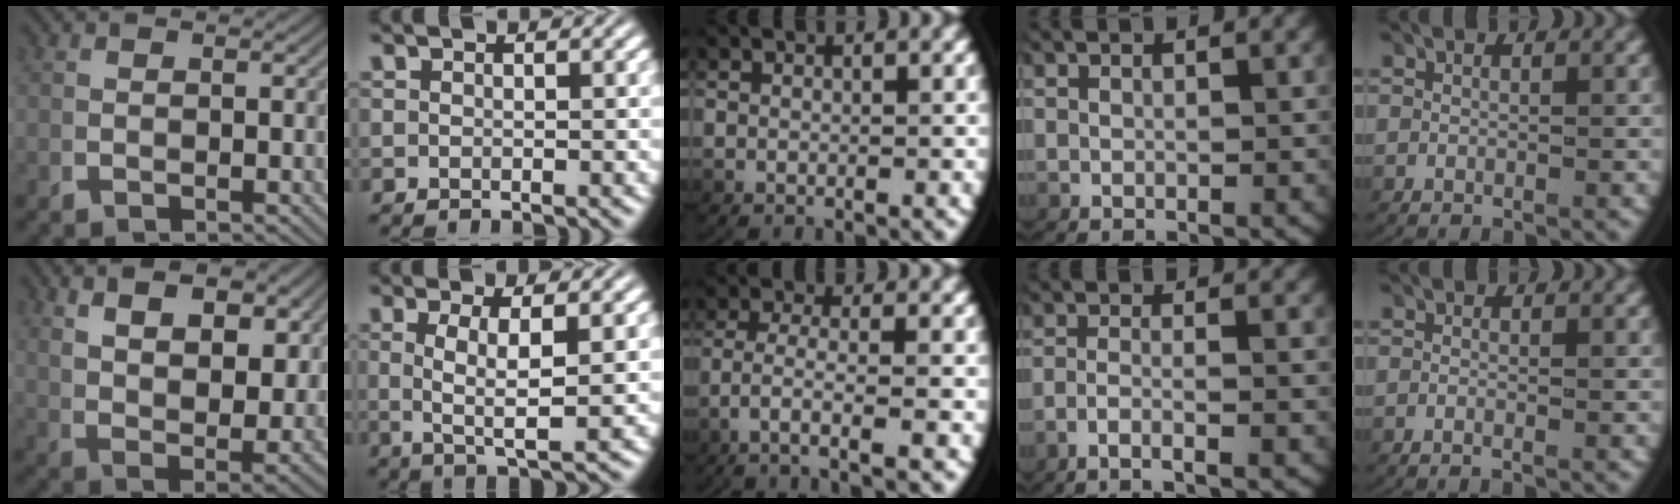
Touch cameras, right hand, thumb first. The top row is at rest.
{"thumb": {"total": 9.2, "force": [2.8, 5.4, 6.9], "torque": [-0.130, -0.036, 0.068]}, "index": {"total": 4.0, "force": [0.1, 0.0, 4.0], "torque": [-0.069, -0.017, 0.014]}, "middle": {"total": 4.2, "force": [-2.5, 0.6, 3.4], "torque": [-0.076, -0.015, -0.033]}, "ring": {"total": 2.8, "force": [-2.0, 0.2, 1.9], "torque": [-0.053, -0.010, -0.033]}, "little": {"total": 1.1, "force": [-0.9, 0.1, 0.5], "torque": [-0.019, -0.001, -0.016]}}